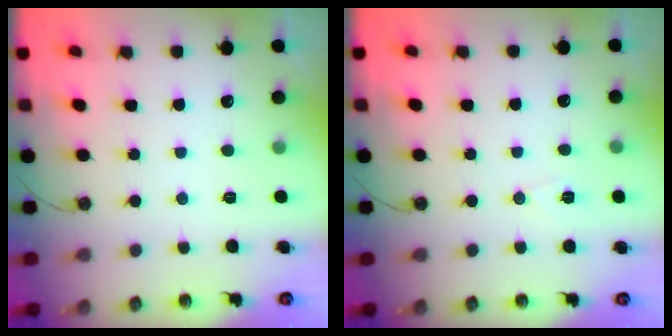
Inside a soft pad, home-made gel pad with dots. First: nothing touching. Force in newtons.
{"total": 5.1, "press": 4.4, "slide": 2.6}